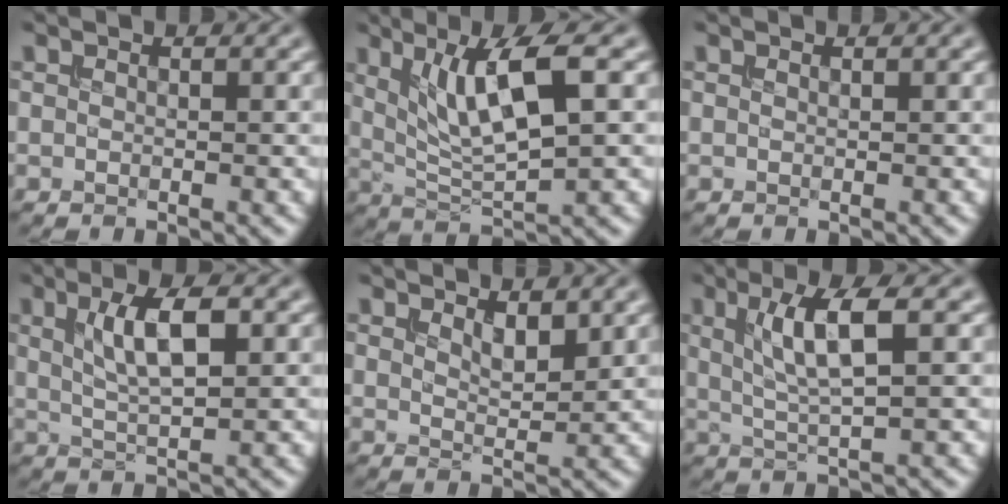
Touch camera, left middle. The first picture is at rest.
{"total": 7.1, "force": [2.1, 1.8, 6.6], "torque": [-0.116, -0.005, 0.042]}
{"total": 0.0}
{"total": 4.9, "force": [1.4, 1.5, 4.5], "torque": [-0.086, 0.005, 0.025]}
{"total": 2.1, "force": [1.4, 0.6, 1.3], "torque": [-0.022, -0.006, 0.025]}
{"total": 5.3, "force": [1.4, 1.2, 4.9], "torque": [-0.096, 0.001, 0.030]}